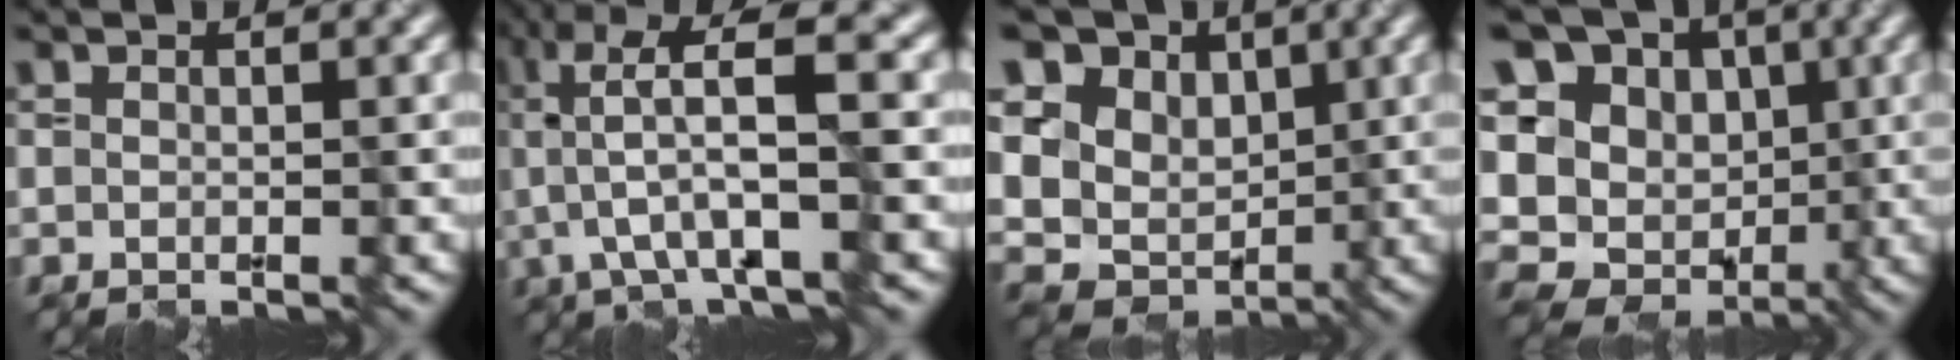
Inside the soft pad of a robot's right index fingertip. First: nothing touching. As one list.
[{"total": 7.4, "force": [0.0, 1.8, 7.2], "torque": [-0.148, 0.009, 0.005]}, {"total": 13.5, "force": [4.4, 11.1, 6.3], "torque": [-0.146, 0.029, 0.061]}, {"total": 16.5, "force": [0.6, 14.4, 8.1], "torque": [-0.174, 0.020, 0.014]}]